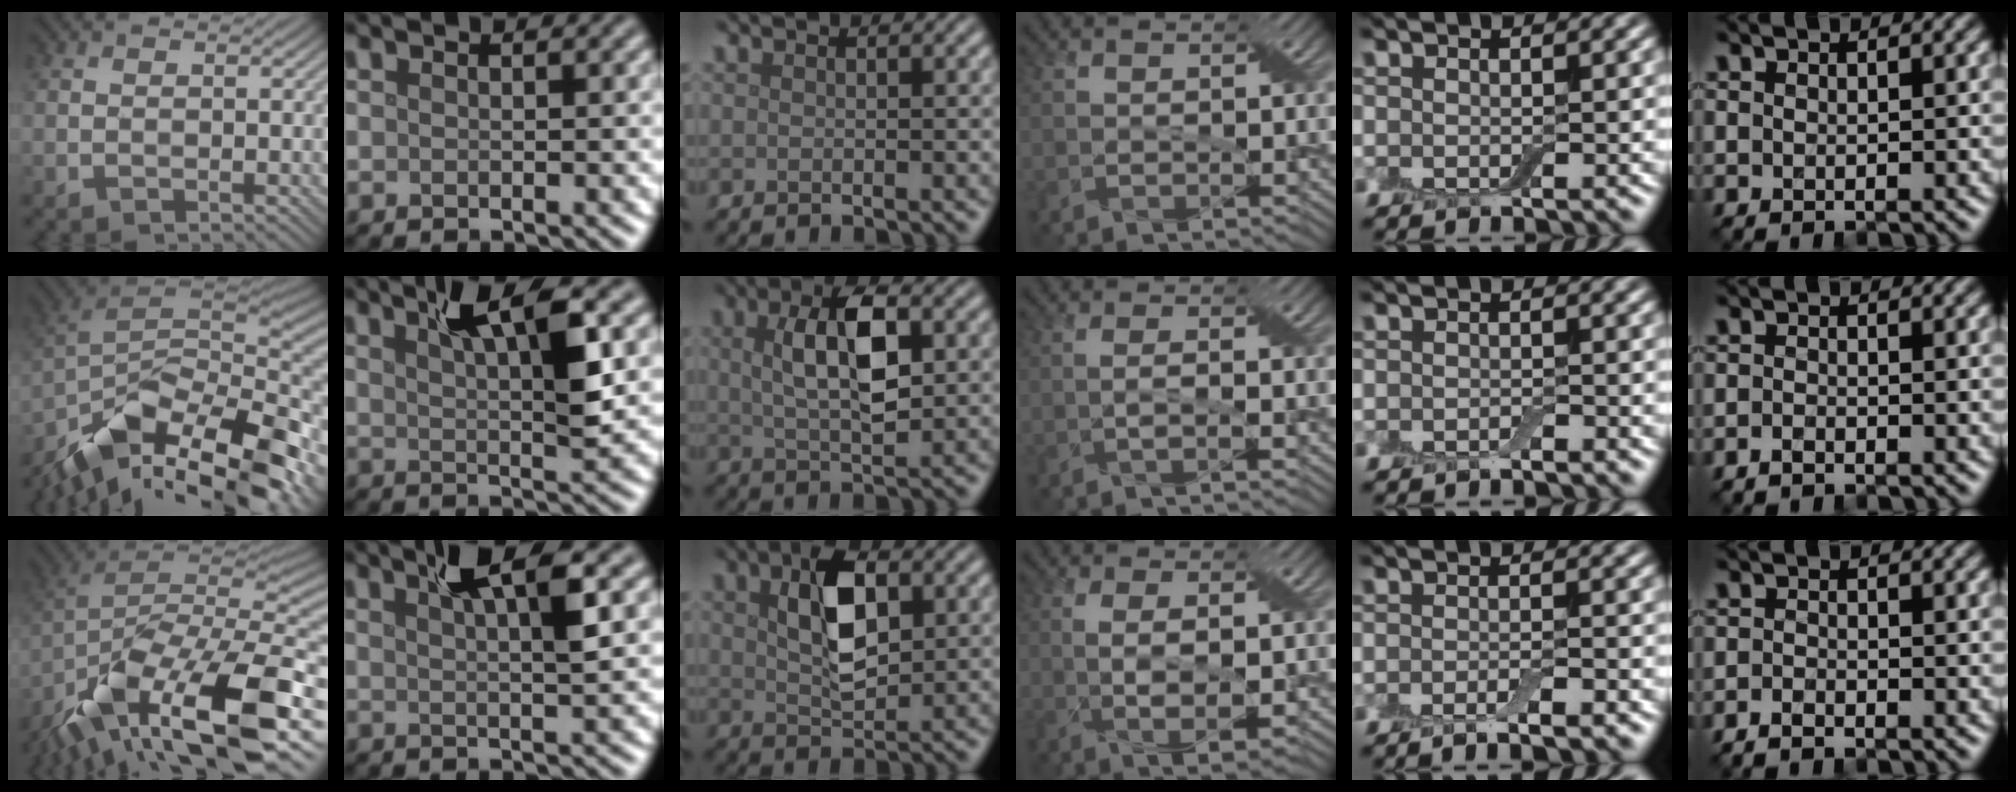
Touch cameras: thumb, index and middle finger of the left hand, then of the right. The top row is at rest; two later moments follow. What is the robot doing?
{"motion": "wrap", "object": "bandage"}